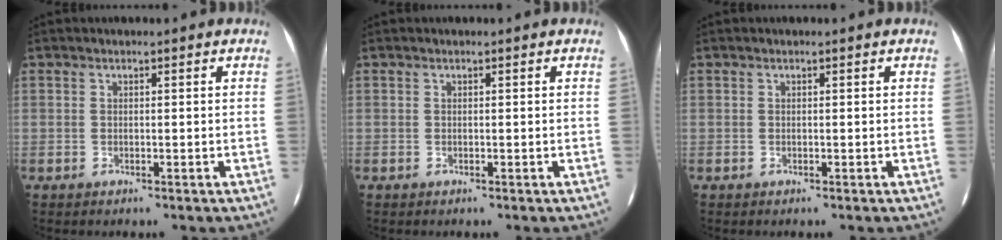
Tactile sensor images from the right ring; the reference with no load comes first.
{"total": 0.0}
{"total": 0.0}